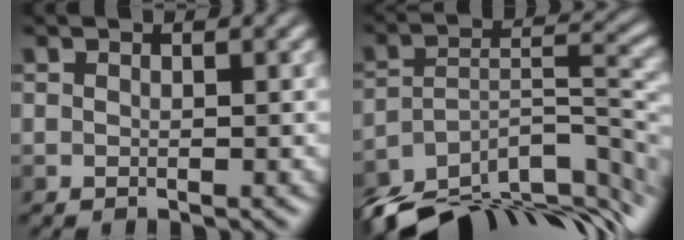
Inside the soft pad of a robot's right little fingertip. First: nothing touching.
{"total": 13.8, "force": [-11.0, 5.2, 6.3], "torque": [-0.136, 0.004, -0.158]}